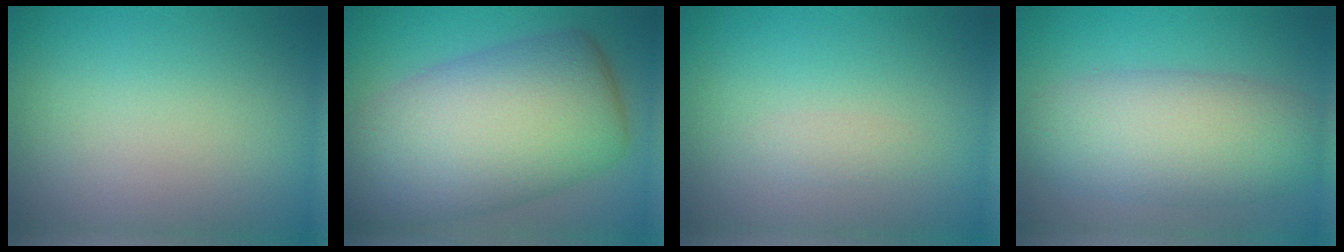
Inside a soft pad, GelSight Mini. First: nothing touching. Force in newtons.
{"total": 12.2, "press": 12.2, "slide": 0.4}
{"total": 0.8, "press": 0.8, "slide": 0.0}
{"total": 7.0, "press": 7.0, "slide": 0.4}